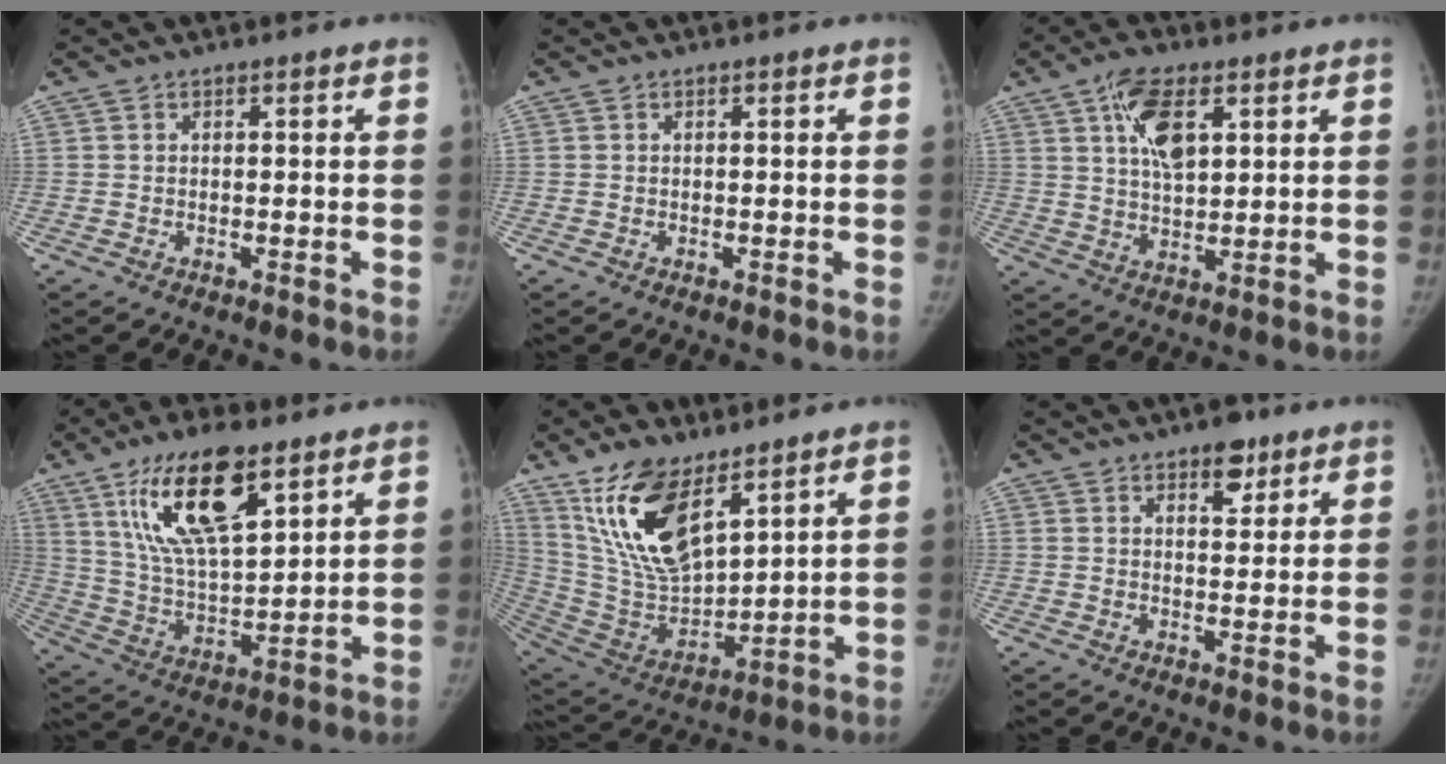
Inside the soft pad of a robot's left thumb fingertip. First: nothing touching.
{"total": 0.0}
{"total": 9.4, "force": [4.0, 4.5, 7.2], "torque": [-0.115, -0.012, 0.074]}
{"total": 18.8, "force": [10.0, 7.1, 14.2], "torque": [-0.236, -0.040, 0.189]}
{"total": 17.6, "force": [10.8, 7.3, 11.8], "torque": [-0.199, -0.055, 0.224]}
{"total": 5.2, "force": [3.2, 2.6, 3.1], "torque": [-0.021, -0.017, 0.045]}